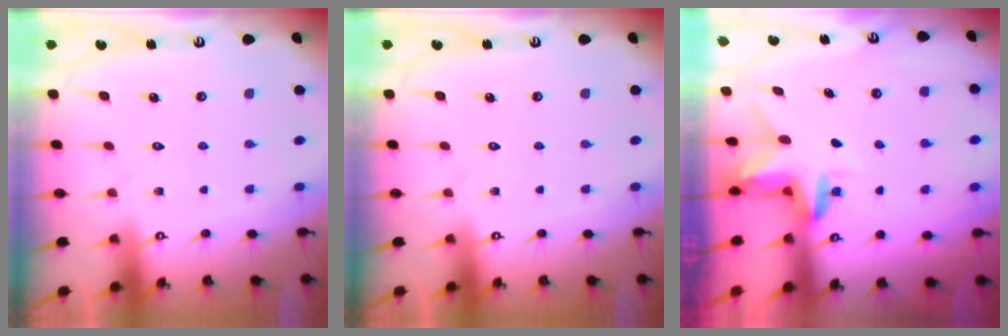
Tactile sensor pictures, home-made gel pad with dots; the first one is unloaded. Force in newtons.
{"total": 0.0}
{"total": 2.9, "press": 2.9, "slide": 0.2}